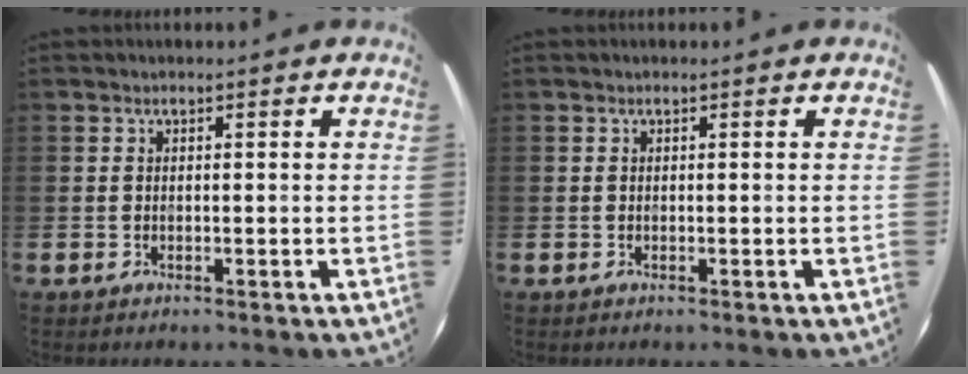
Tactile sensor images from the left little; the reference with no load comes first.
{"total": 0.0}